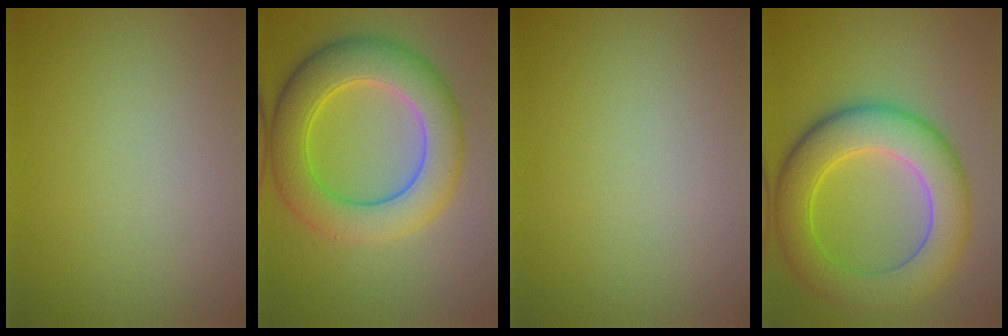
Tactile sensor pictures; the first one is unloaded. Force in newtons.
{"total": 8.0, "press": 8.0, "slide": 0.4}
{"total": 0.0}
{"total": 8.1, "press": 8.1, "slide": 0.2}